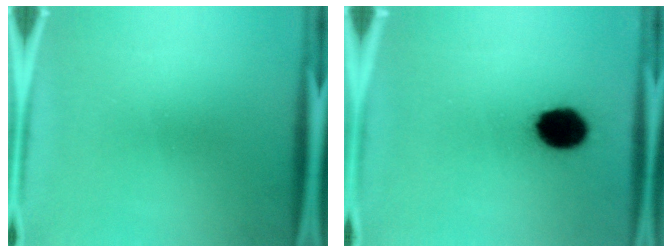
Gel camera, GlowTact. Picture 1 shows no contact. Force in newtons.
{"total": 12.1}